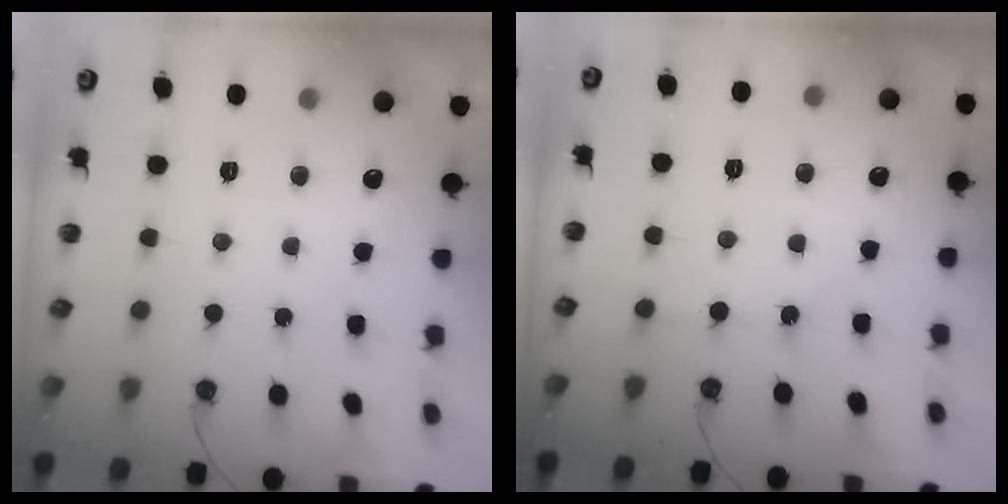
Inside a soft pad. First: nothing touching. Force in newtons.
{"total": 2.8, "press": 2.8, "slide": 0.5}